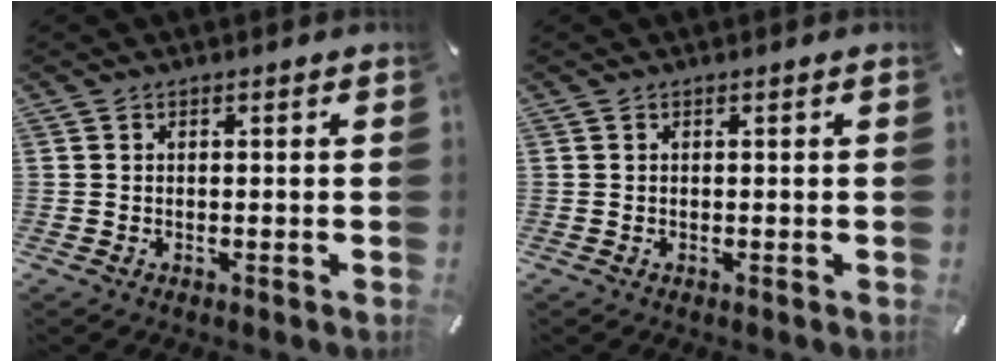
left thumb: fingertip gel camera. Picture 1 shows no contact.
{"total": 0.0}